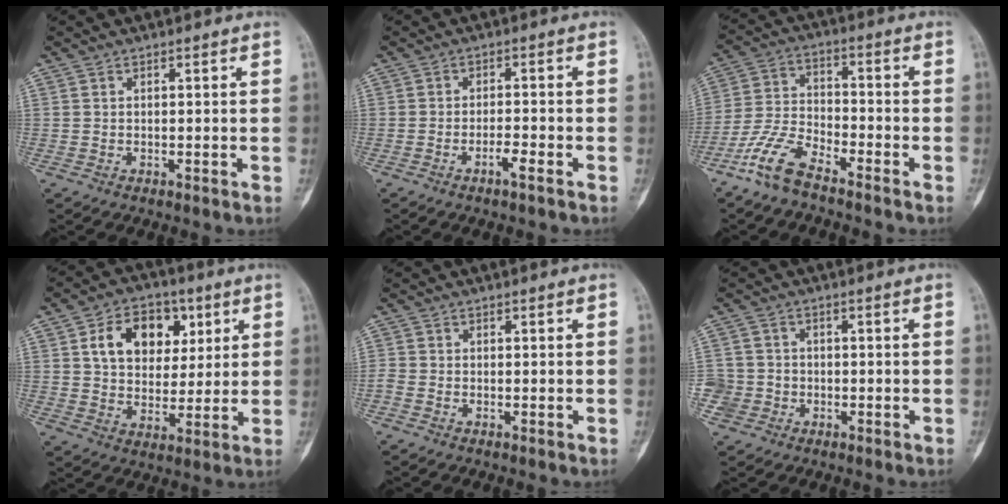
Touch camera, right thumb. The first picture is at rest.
{"total": 2.8, "force": [-1.7, 0.5, 2.2], "torque": [-0.043, 0.010, -0.033]}
{"total": 9.1, "force": [-6.8, 3.1, 5.2], "torque": [-0.124, 0.039, -0.143]}
{"total": 13.6, "force": [4.7, 9.7, 8.4], "torque": [-0.093, -0.006, 0.077]}
{"total": 1.0, "force": [-0.6, 0.6, 0.6], "torque": [-0.018, -0.002, -0.017]}
{"total": 4.2, "force": [-1.3, 4.0, 0.2], "torque": [0.018, 0.016, -0.027]}